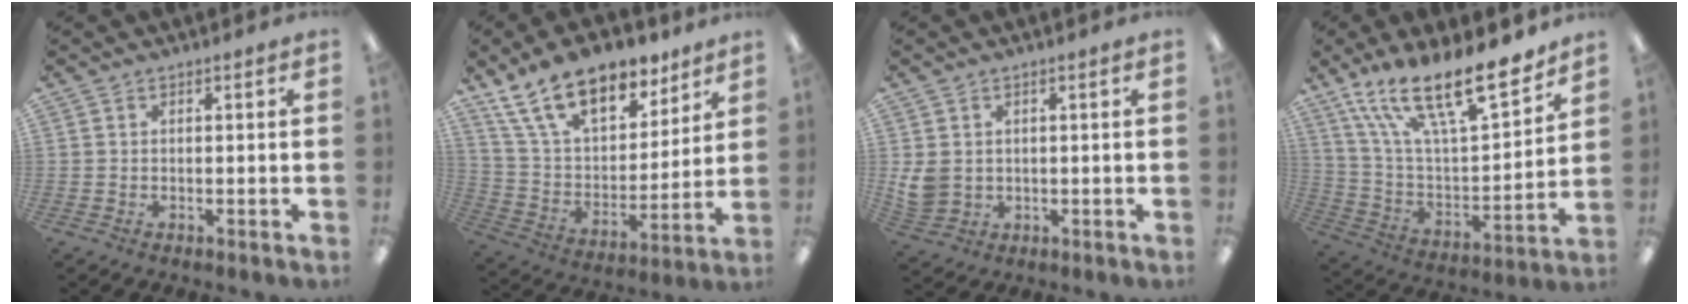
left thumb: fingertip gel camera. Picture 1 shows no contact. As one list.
[{"total": 19.7, "force": [13.5, 10.1, 10.1], "torque": [-0.177, -0.071, 0.245]}, {"total": 5.2, "force": [1.0, 4.4, 2.5], "torque": [-0.055, 0.002, 0.021]}, {"total": 22.5, "force": [16.6, 7.0, 13.5], "torque": [-0.237, -0.104, 0.286]}]